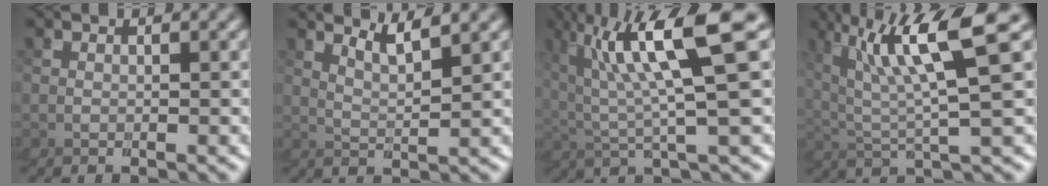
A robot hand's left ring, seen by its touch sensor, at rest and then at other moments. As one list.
[{"total": 5.0, "force": [4.0, -2.1, -2.2], "torque": [-0.006, 0.017, 0.056]}, {"total": 7.9, "force": [4.3, 1.5, 6.4], "torque": [-0.142, 0.038, 0.062]}, {"total": 6.3, "force": [4.7, 0.5, 4.1], "torque": [-0.110, 0.037, 0.064]}]